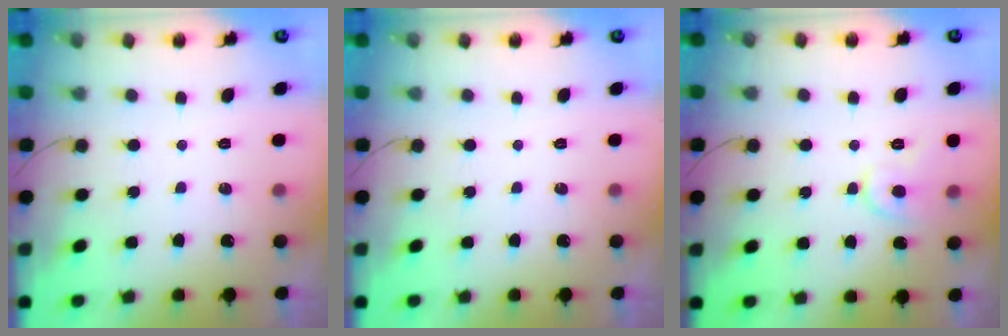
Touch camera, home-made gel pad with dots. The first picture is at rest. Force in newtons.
{"total": 0.0}
{"total": 6.5, "press": 6.5, "slide": 0.6}